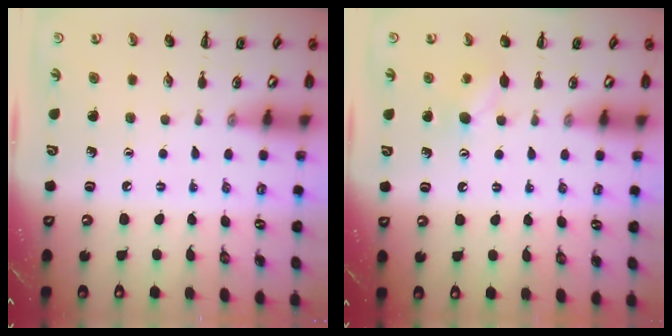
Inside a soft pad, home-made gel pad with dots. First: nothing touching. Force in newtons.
{"total": 5.8, "press": 5.6, "slide": 1.2}